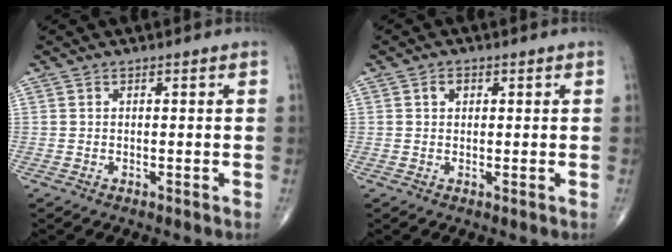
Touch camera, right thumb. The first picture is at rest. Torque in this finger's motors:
{"motor_torque": [-0.22, 0.19, -0.03, -0.04, 0.01]}